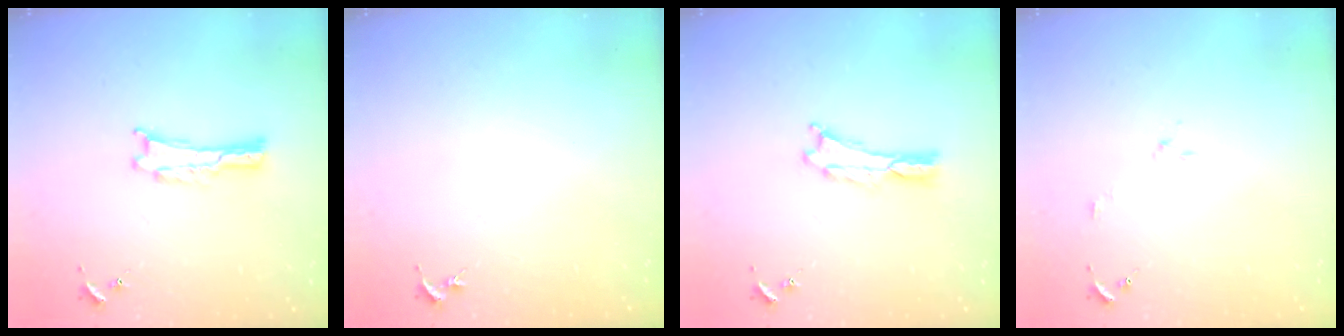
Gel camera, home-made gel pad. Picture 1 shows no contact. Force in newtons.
{"total": 0.0}
{"total": 0.0}
{"total": 2.0, "press": 2.0, "slide": 0.1}